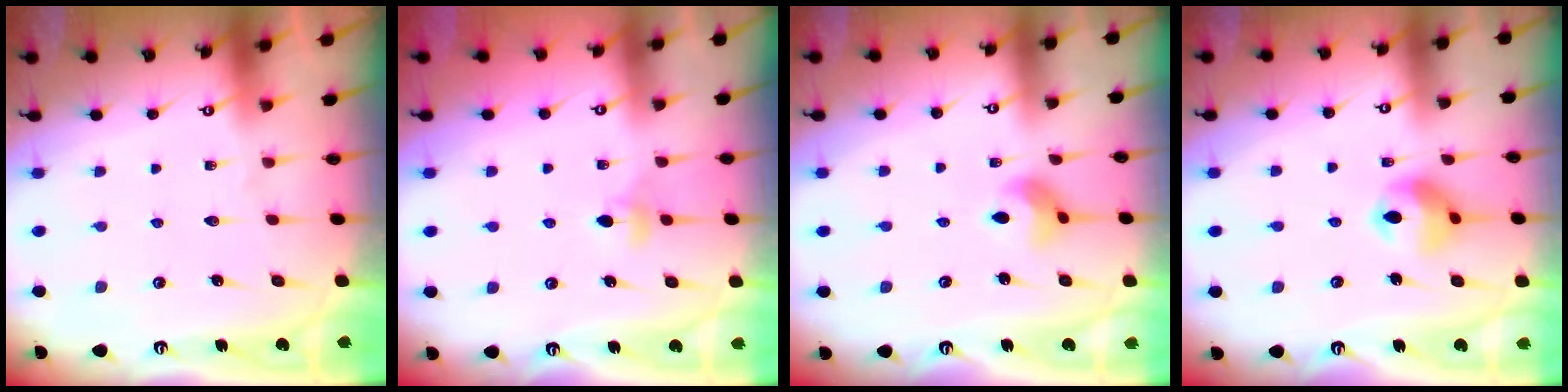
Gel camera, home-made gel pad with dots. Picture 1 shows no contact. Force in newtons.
{"total": 3.8, "press": 3.7, "slide": 0.8}
{"total": 6.3, "press": 6.3, "slide": 0.4}
{"total": 10.7, "press": 10.6, "slide": 1.5}